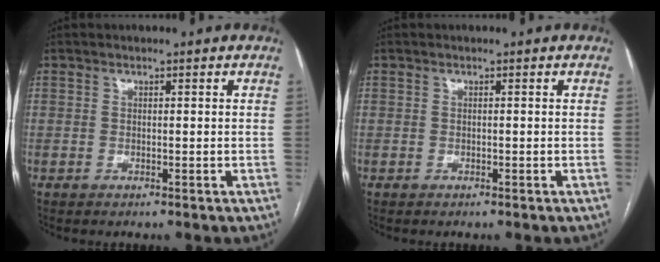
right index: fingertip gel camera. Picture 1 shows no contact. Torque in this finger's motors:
{"motor_torque": [0.00, 0.00, 0.00, 0.00]}